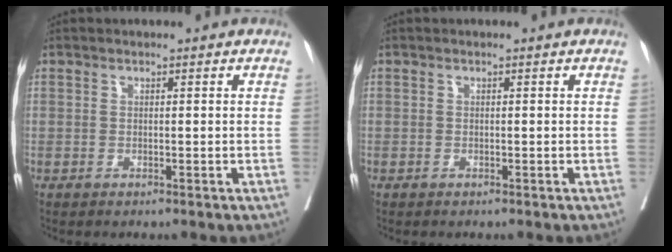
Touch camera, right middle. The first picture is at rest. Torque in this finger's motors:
{"motor_torque": [1.11, -1.03, 0.03, -0.21]}